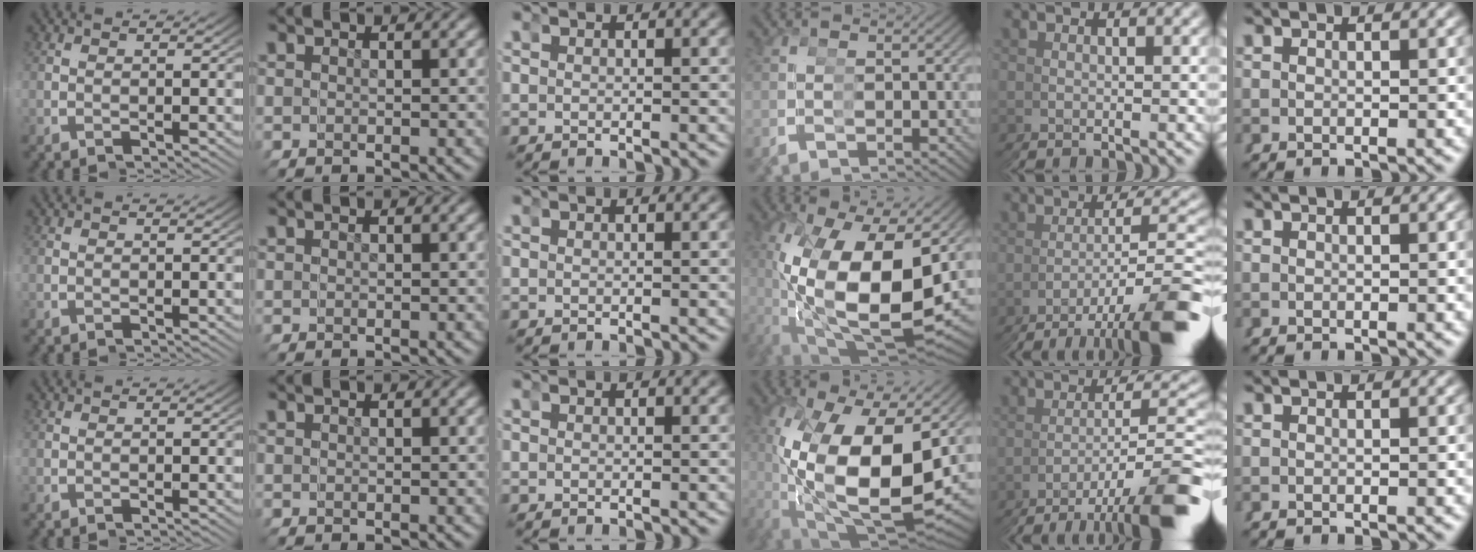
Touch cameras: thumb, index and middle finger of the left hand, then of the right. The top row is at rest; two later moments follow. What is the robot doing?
{"motion": "grasp_and_lifting", "object": "toy banana"}